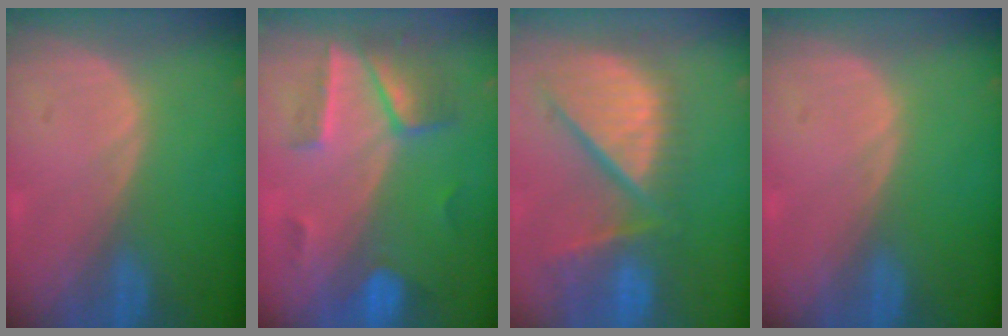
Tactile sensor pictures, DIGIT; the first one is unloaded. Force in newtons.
{"total": 6.6, "press": 6.4, "slide": 1.6}
{"total": 13.1, "press": 11.0, "slide": 7.1}
{"total": 0.0}